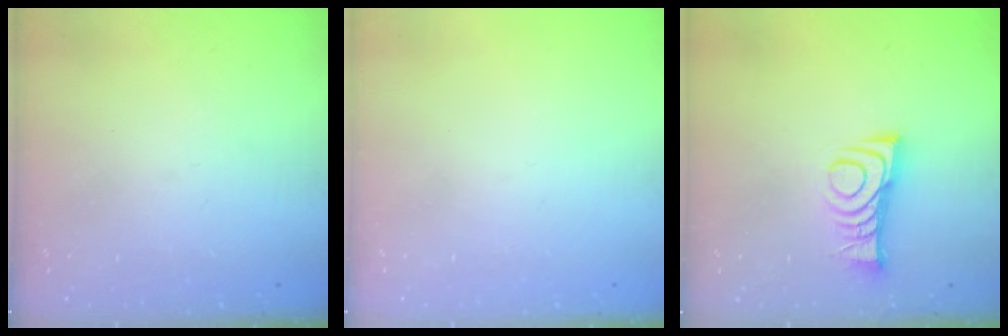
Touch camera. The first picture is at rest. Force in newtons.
{"total": 1.8, "press": 1.7, "slide": 0.1}
{"total": 9.1, "press": 9.1, "slide": 0.4}